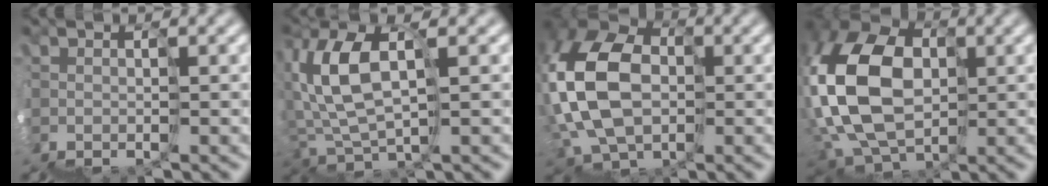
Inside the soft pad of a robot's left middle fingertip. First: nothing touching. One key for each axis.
{"total": 5.1, "fx": 3.8, "fy": 2.0, "fz": 2.8, "tx": -0.074, "ty": 0.045, "tz": 0.055}
{"total": 10.9, "fx": 2.1, "fy": 8.1, "fz": 7.1, "tx": -0.153, "ty": 0.036, "tz": 0.009}
{"total": 11.1, "fx": 2.7, "fy": 8.1, "fz": 7.1, "tx": -0.161, "ty": 0.051, "tz": 0.021}